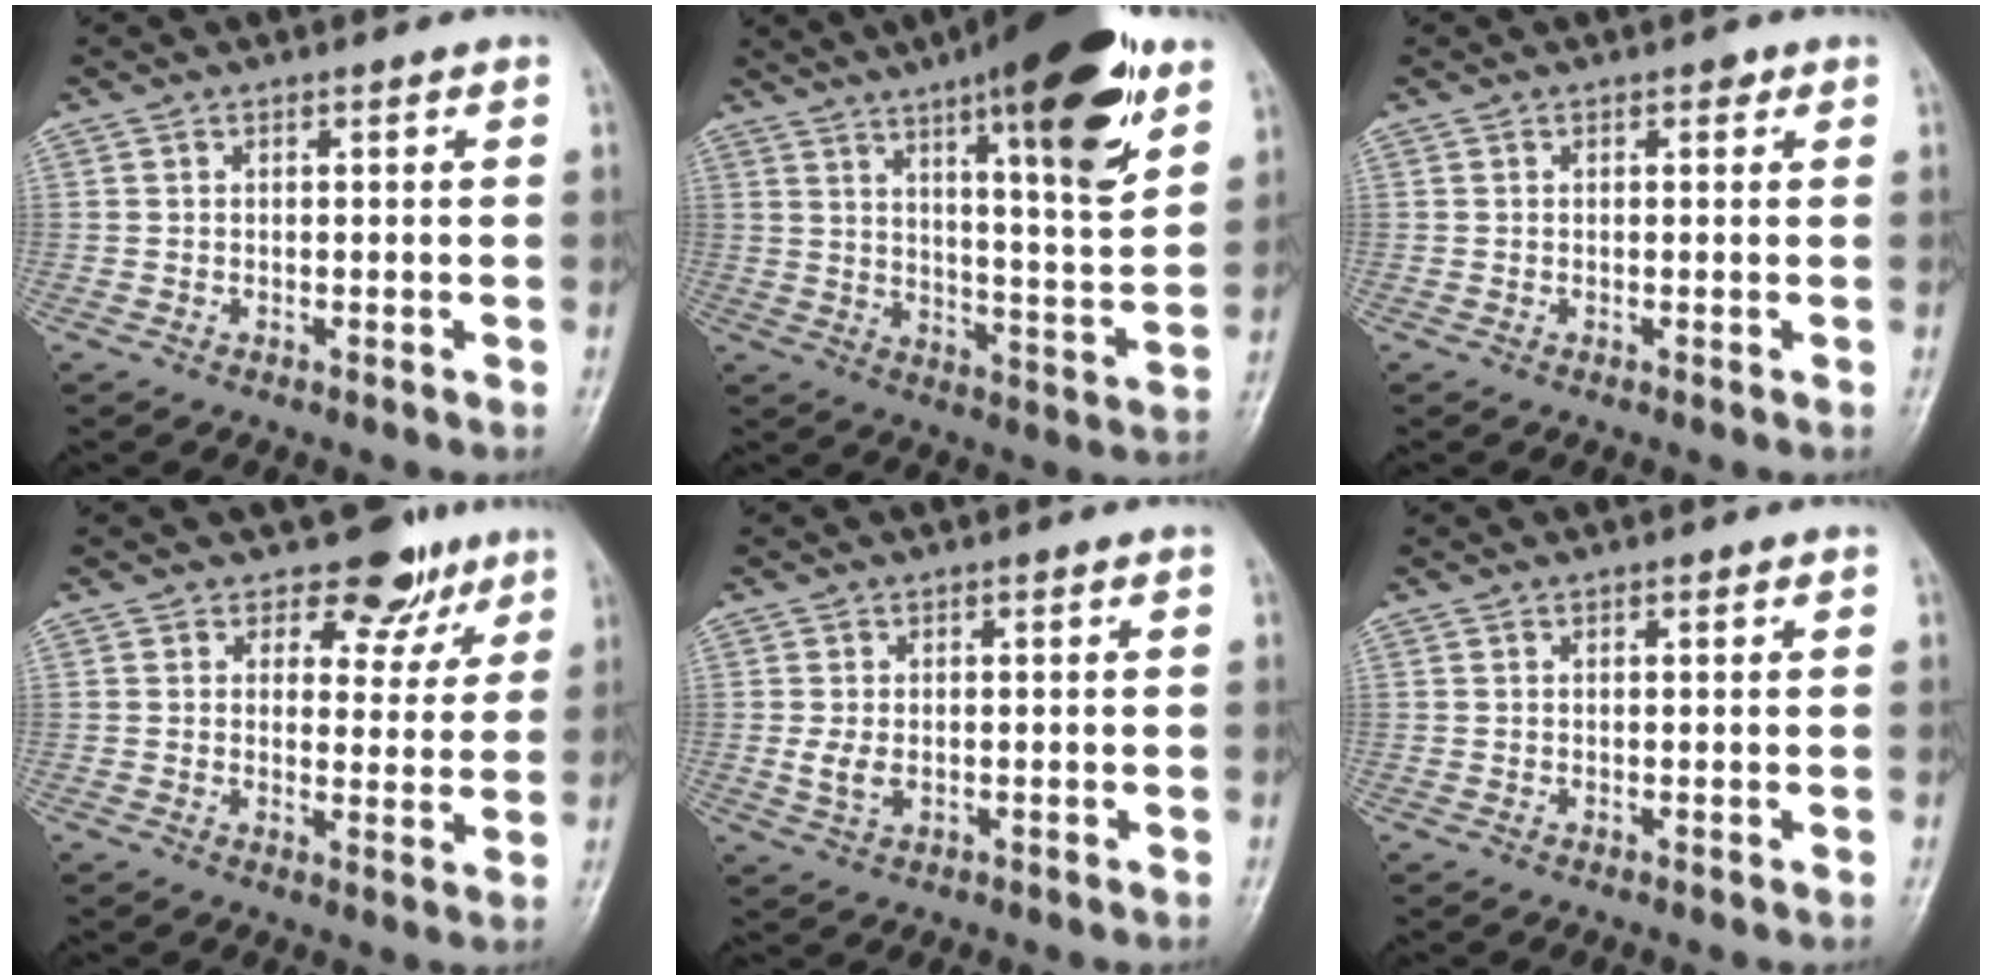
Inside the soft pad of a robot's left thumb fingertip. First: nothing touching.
{"total": 21.9, "force": [12.3, 3.9, 17.7], "torque": [-0.246, -0.043, 0.185]}
{"total": 0.9, "force": [0.5, 0.6, 0.5], "torque": [0.003, 0.000, 0.002]}
{"total": 7.1, "force": [5.0, 4.7, 1.9], "torque": [0.015, -0.028, 0.057]}
{"total": 3.2, "force": [-0.1, 2.1, 2.5], "torque": [-0.049, -0.007, -0.001]}
{"total": 0.5, "force": [0.3, 0.2, 0.3], "torque": [-0.005, -0.001, 0.004]}